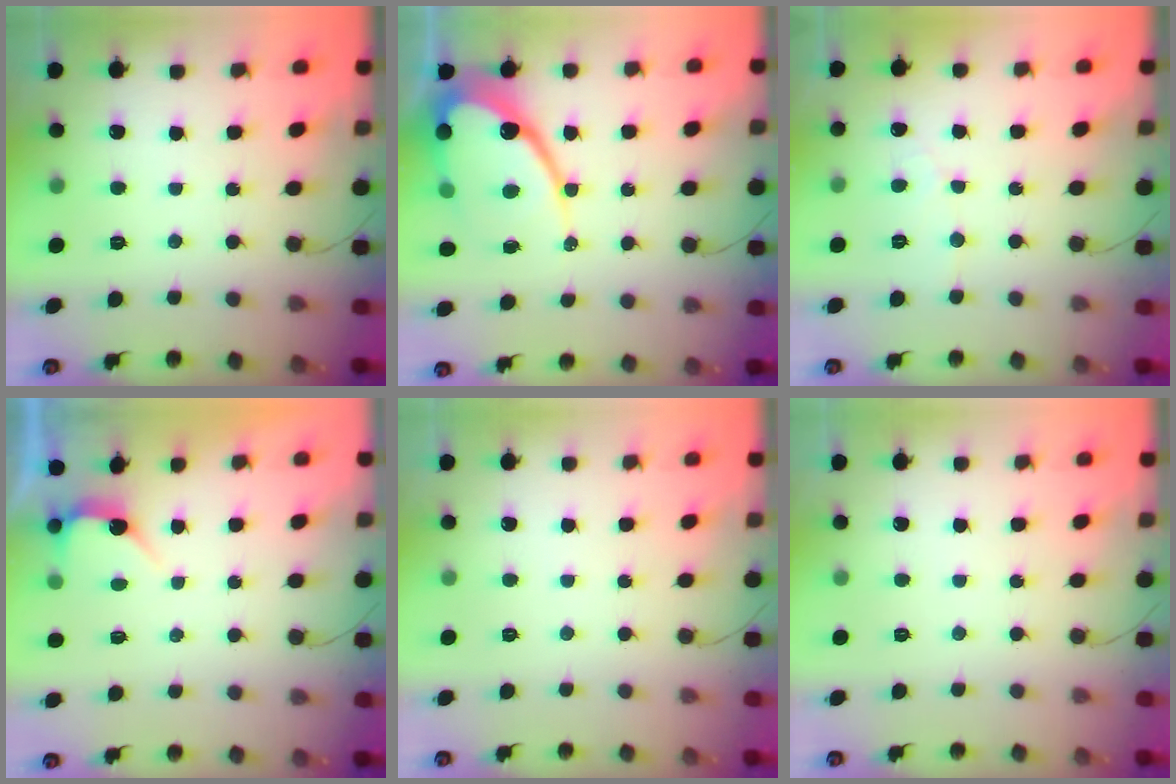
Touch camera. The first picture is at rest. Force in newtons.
{"total": 17.3, "press": 17.3, "slide": 1.7}
{"total": 3.4, "press": 3.4, "slide": 0.3}
{"total": 4.1, "press": 4.1, "slide": 0.3}
{"total": 0.0}
{"total": 0.0}